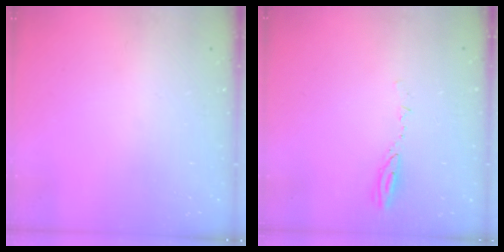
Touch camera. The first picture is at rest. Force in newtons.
{"total": 3.5, "press": 3.4, "slide": 0.3}